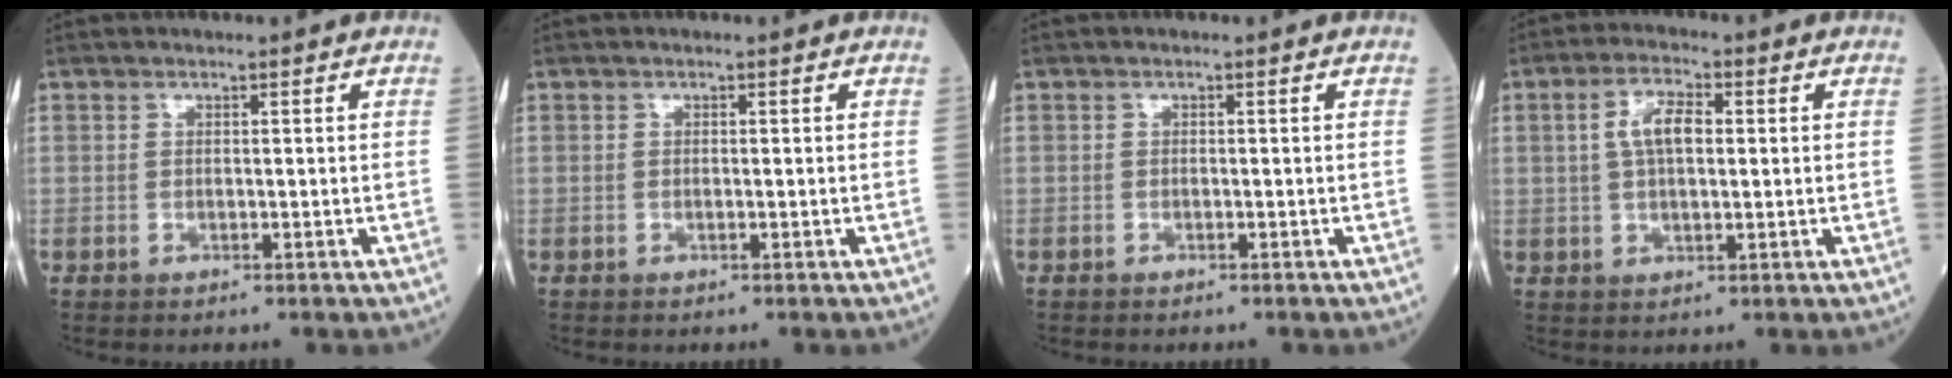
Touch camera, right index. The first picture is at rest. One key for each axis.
{"total": 0.0}
{"total": 1.1, "fx": -0.8, "fy": 0.6, "fz": 0.6, "tx": -0.019, "ty": -0.002, "tz": -0.008}
{"total": 6.3, "fx": 1.1, "fy": 2.7, "fz": 5.6, "tx": -0.122, "ty": 0.015, "tz": 0.023}